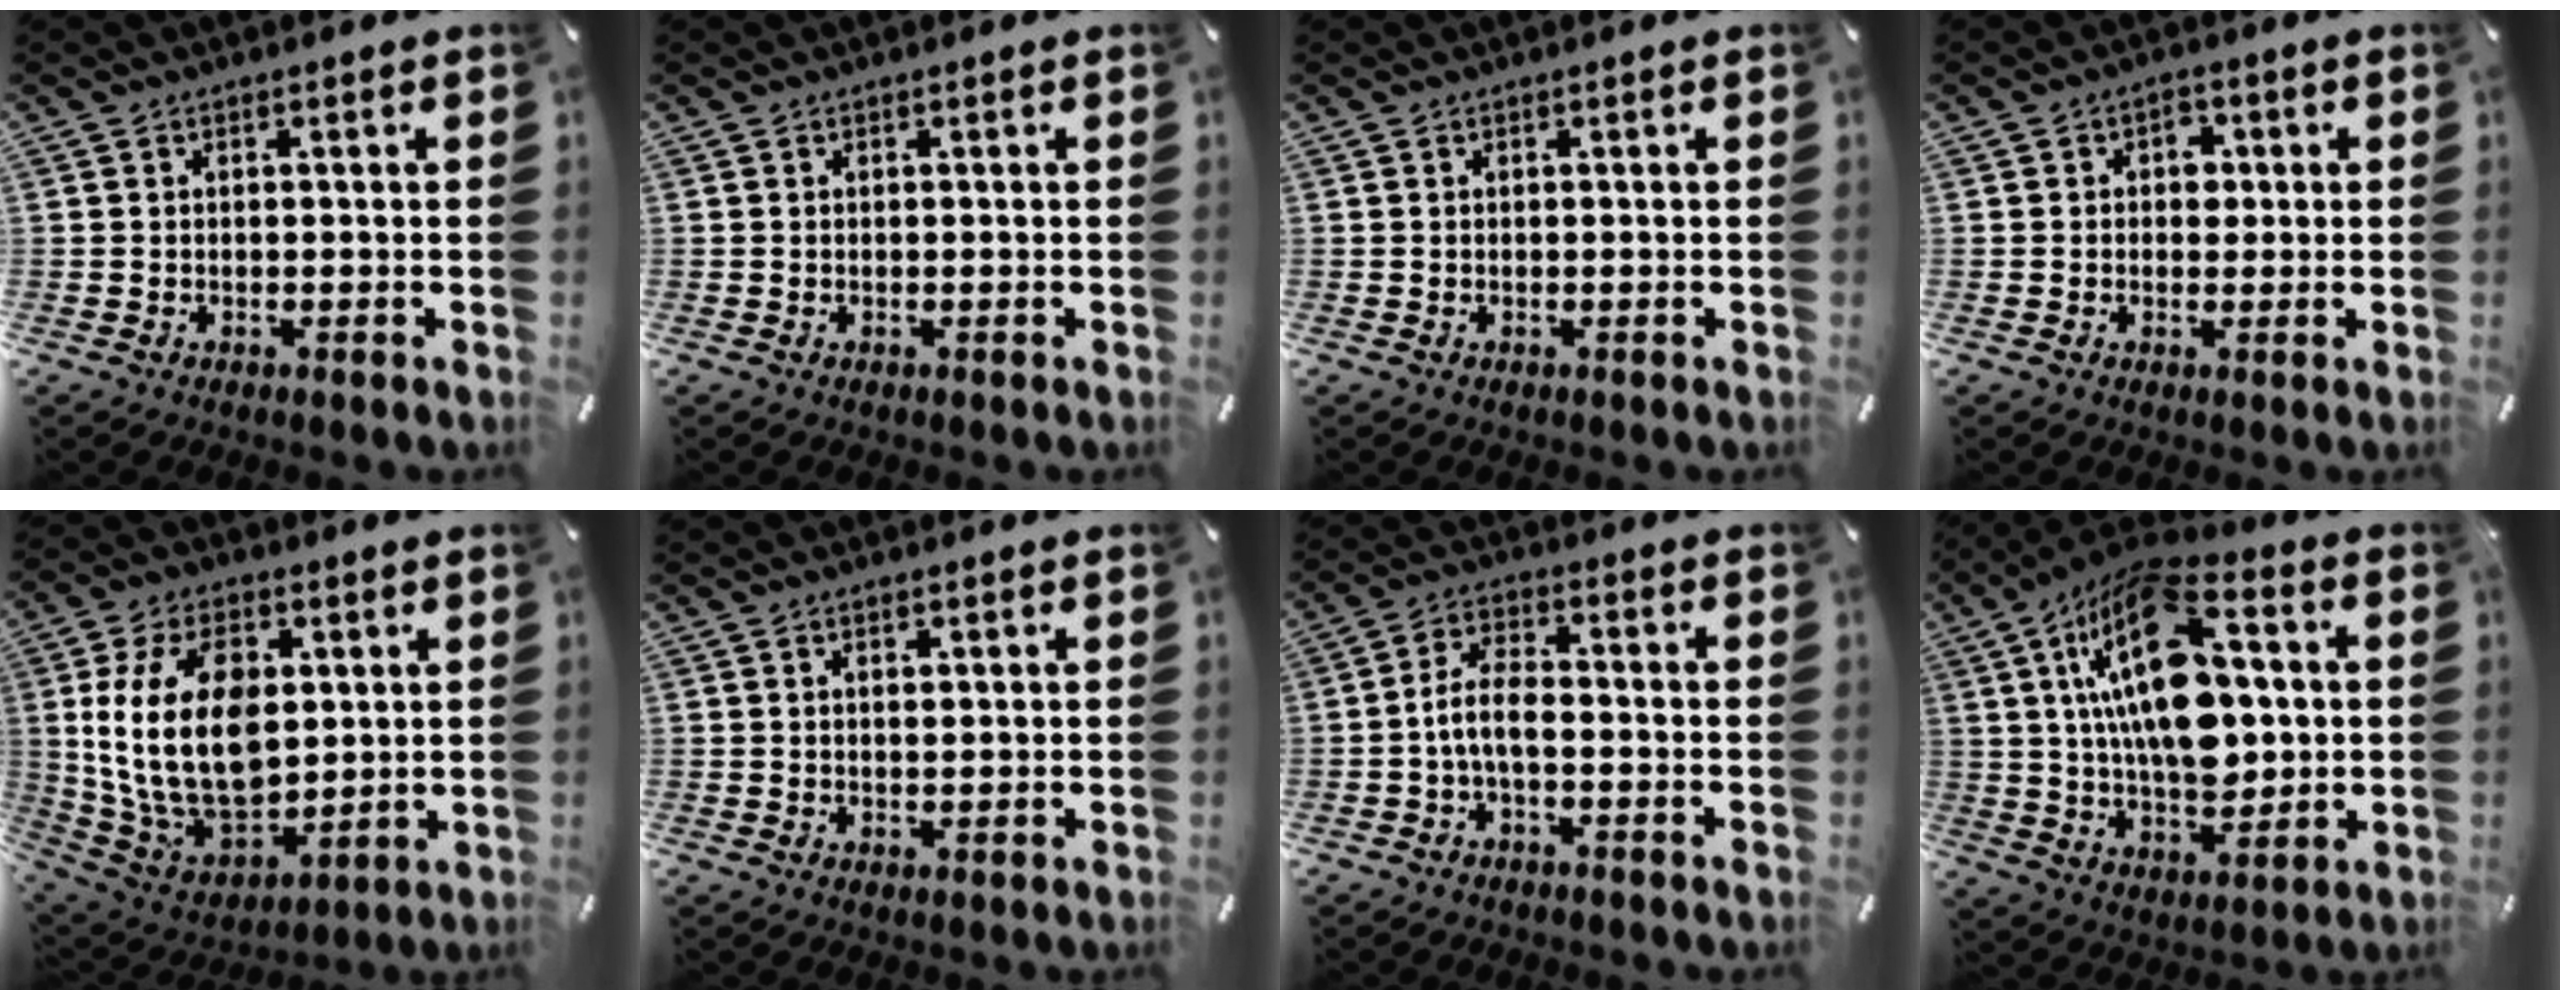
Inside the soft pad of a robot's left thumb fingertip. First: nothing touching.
{"total": 0.0}
{"total": 0.0}
{"total": 3.9, "force": [0.3, 3.1, 2.4], "torque": [-0.017, -0.003, -0.006]}
{"total": 21.3, "force": [3.1, 14.4, 15.4], "torque": [-0.323, -0.005, 0.055]}
{"total": 1.2, "force": [0.4, 0.6, 1.0], "torque": [-0.013, 0.000, 0.006]}
{"total": 6.4, "force": [-2.2, 2.8, 5.3], "torque": [-0.117, 0.008, -0.044]}
{"total": 23.1, "force": [4.8, 12.8, 18.6], "torque": [-0.366, -0.011, 0.072]}